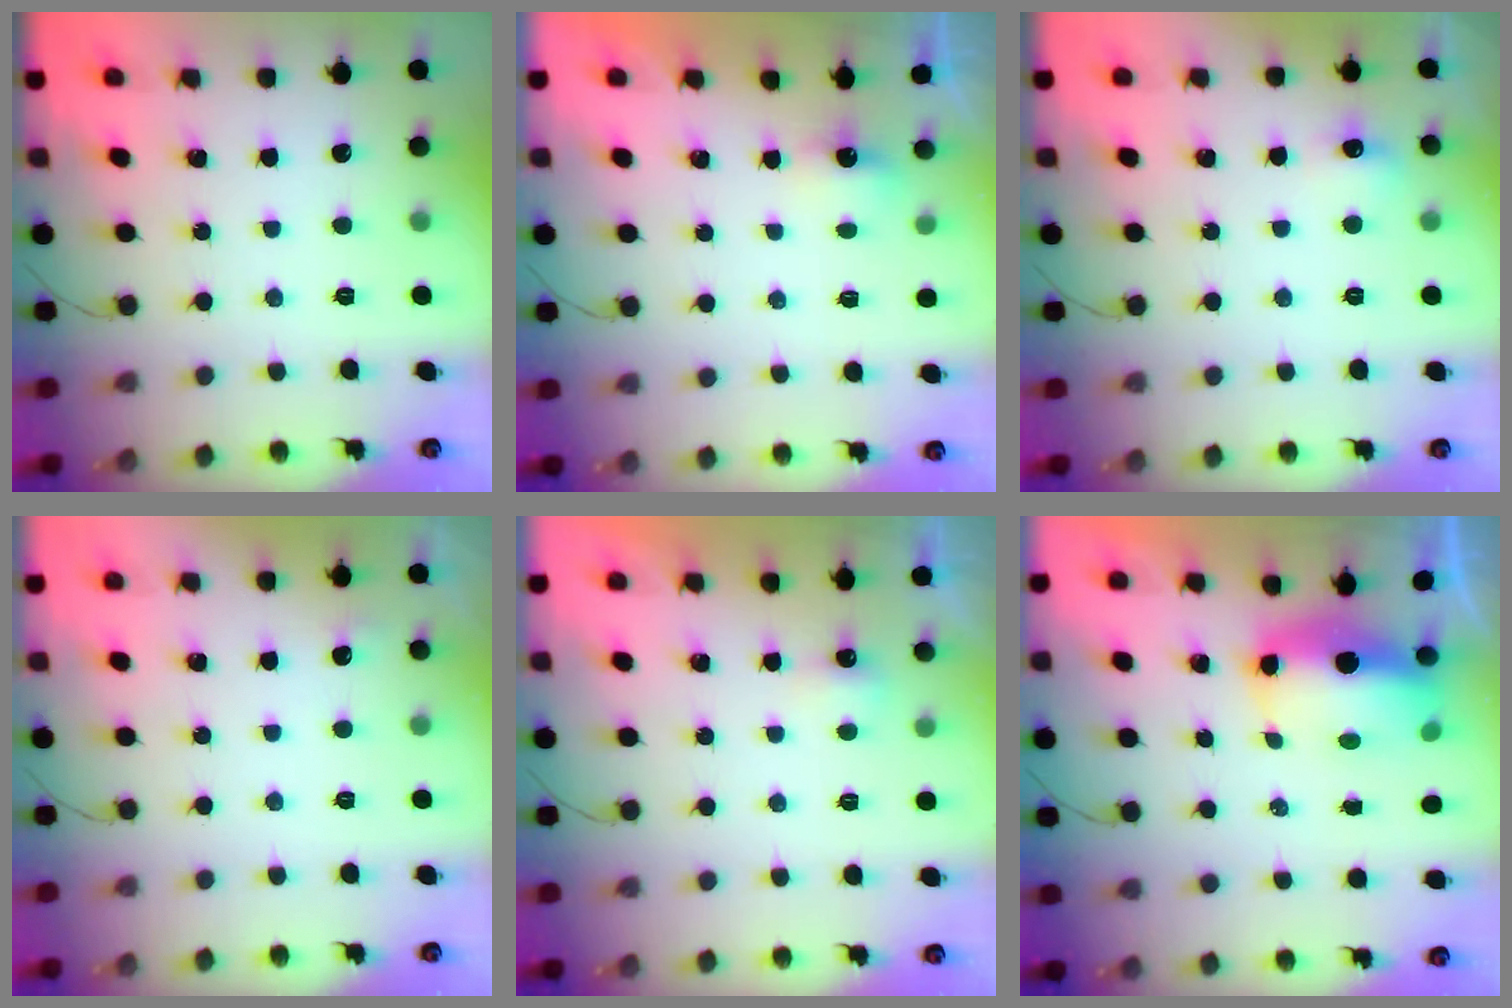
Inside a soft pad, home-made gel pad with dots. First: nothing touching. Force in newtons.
{"total": 2.7, "press": 2.6, "slide": 0.6}
{"total": 6.4, "press": 6.3, "slide": 1.3}
{"total": 11.6, "press": 2.8, "slide": 11.2}
{"total": 2.3, "press": 2.2, "slide": 0.6}
{"total": 10.1, "press": 9.8, "slide": 2.2}